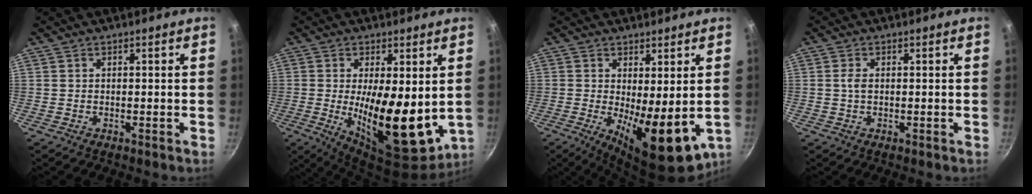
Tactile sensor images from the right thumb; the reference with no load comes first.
{"total": 17.0, "force": [0.0, 6.8, 15.5], "torque": [-0.223, -0.030, 0.012]}
{"total": 11.8, "force": [-0.9, 4.4, 11.0], "torque": [-0.140, -0.017, 0.000]}
{"total": 1.6, "force": [0.1, 1.0, 1.3], "torque": [-0.027, 0.002, 0.000]}